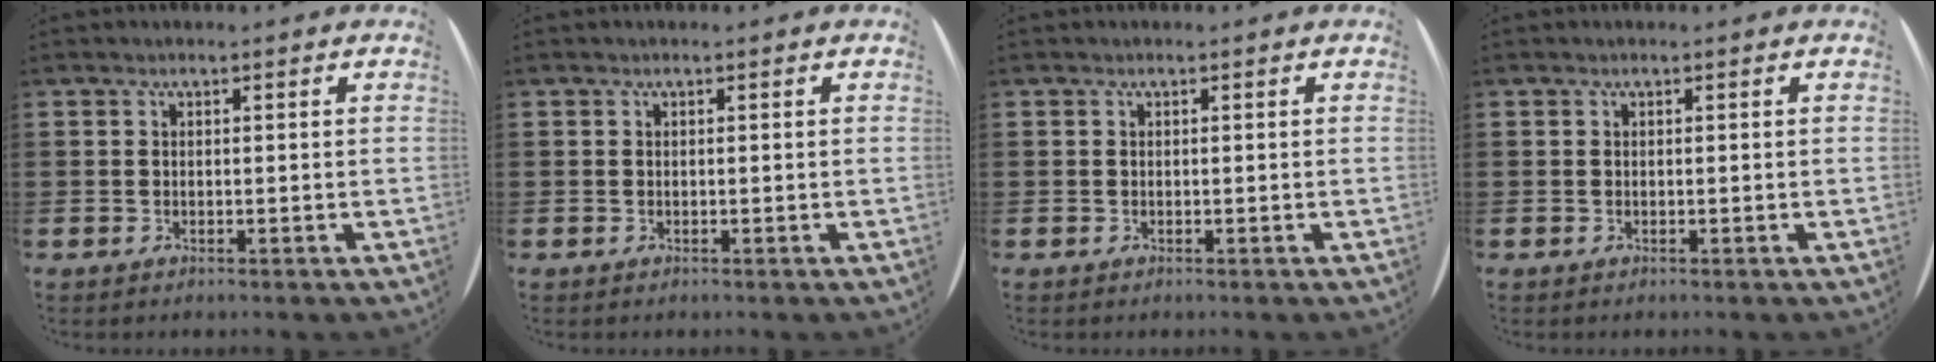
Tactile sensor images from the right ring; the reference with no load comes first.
{"total": 0.0}
{"total": 0.0}
{"total": 0.0}